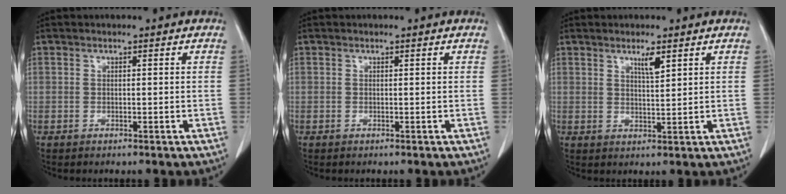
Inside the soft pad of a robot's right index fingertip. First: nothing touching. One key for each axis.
{"total": 0.0}
{"total": 2.8, "fx": 1.8, "fy": 0.3, "fz": 2.2, "tx": -0.040, "ty": -0.005, "tz": 0.032}